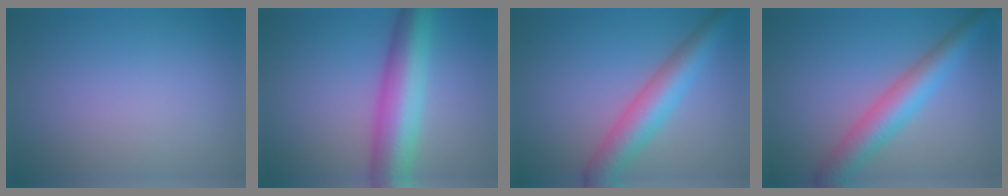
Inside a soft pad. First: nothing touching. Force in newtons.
{"total": 8.6, "press": 8.6, "slide": 0.2}
{"total": 5.8, "press": 5.8, "slide": 0.2}
{"total": 5.6, "press": 5.5, "slide": 0.2}